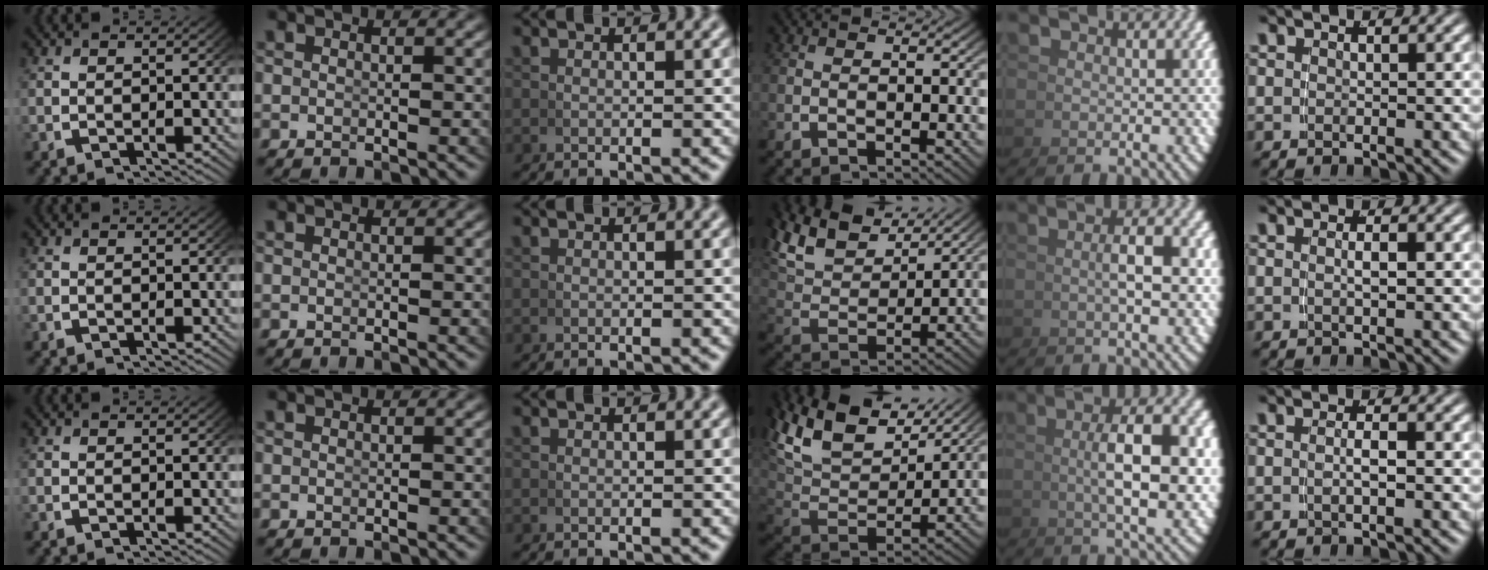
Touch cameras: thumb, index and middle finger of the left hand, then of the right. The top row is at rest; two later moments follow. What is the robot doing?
{"motion": "grasp_and_lifting", "object": "photo album"}